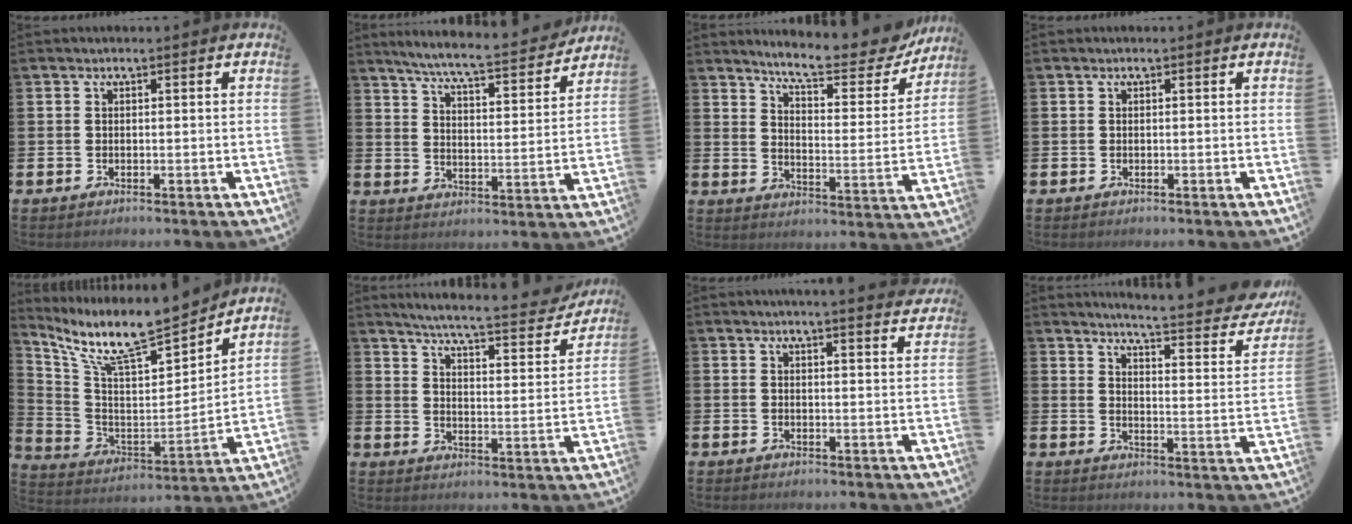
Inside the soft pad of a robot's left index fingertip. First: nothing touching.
{"total": 6.6, "force": [6.2, 0.0, 2.3], "torque": [-0.065, -0.048, 0.101]}
{"total": 7.9, "force": [7.3, 1.4, 2.7], "torque": [-0.065, -0.056, 0.121]}
{"total": 0.0}
{"total": 11.8, "force": [10.1, 2.0, 5.8], "torque": [-0.150, -0.072, 0.172]}
{"total": 5.9, "force": [5.6, 0.2, 2.1], "torque": [-0.063, -0.047, 0.087]}
{"total": 3.4, "force": [3.4, -0.5, 0.2], "torque": [-0.002, -0.023, 0.060]}
{"total": 4.9, "force": [4.5, 0.0, 1.8], "torque": [-0.046, -0.048, 0.067]}